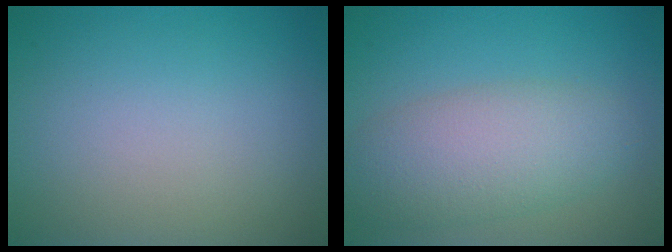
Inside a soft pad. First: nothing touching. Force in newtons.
{"total": 5.7, "press": 5.7, "slide": 0.1}